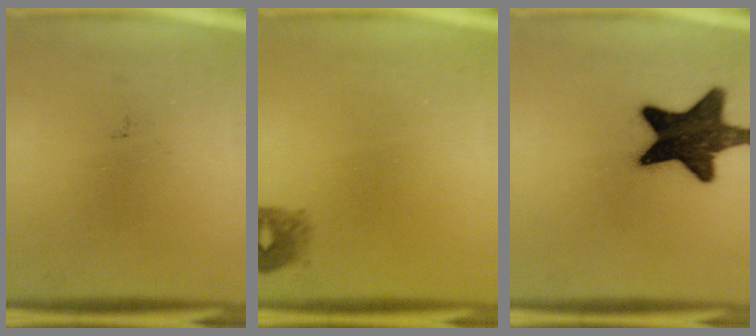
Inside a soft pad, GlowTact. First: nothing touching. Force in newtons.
{"total": 1.5}
{"total": 16.1}